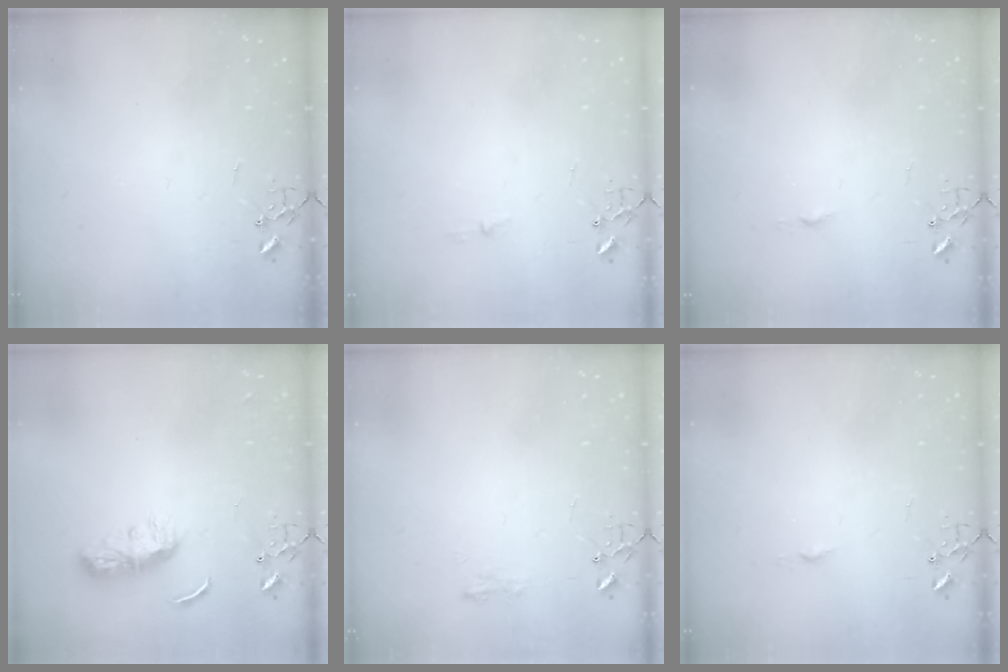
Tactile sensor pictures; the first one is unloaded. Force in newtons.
{"total": 2.9, "press": 2.9, "slide": 0.4}
{"total": 3.4, "press": 3.4, "slide": 0.4}
{"total": 8.6, "press": 8.6, "slide": 0.5}
{"total": 7.4, "press": 7.3, "slide": 0.6}
{"total": 3.4, "press": 3.4, "slide": 0.4}